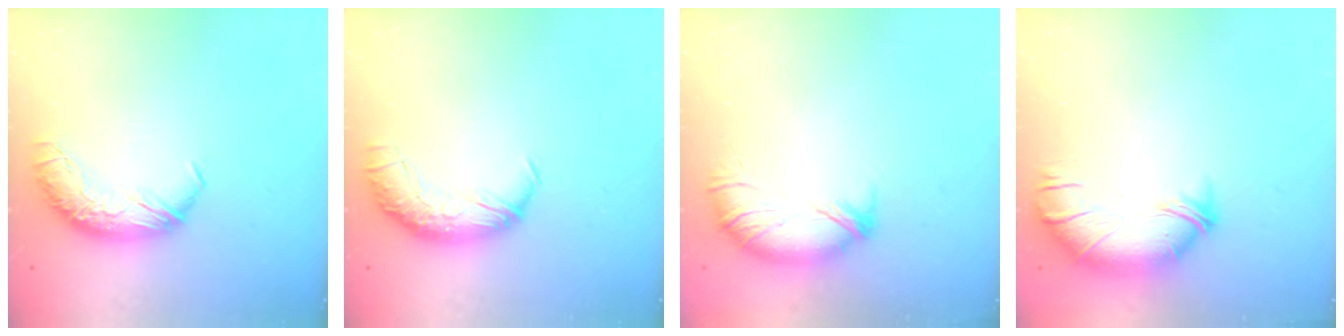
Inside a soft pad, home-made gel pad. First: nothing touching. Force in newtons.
{"total": 2.4, "press": 1.2, "slide": 2.1}
{"total": 3.9, "press": 3.5, "slide": 1.9}
{"total": 2.8, "press": 1.5, "slide": 2.3}